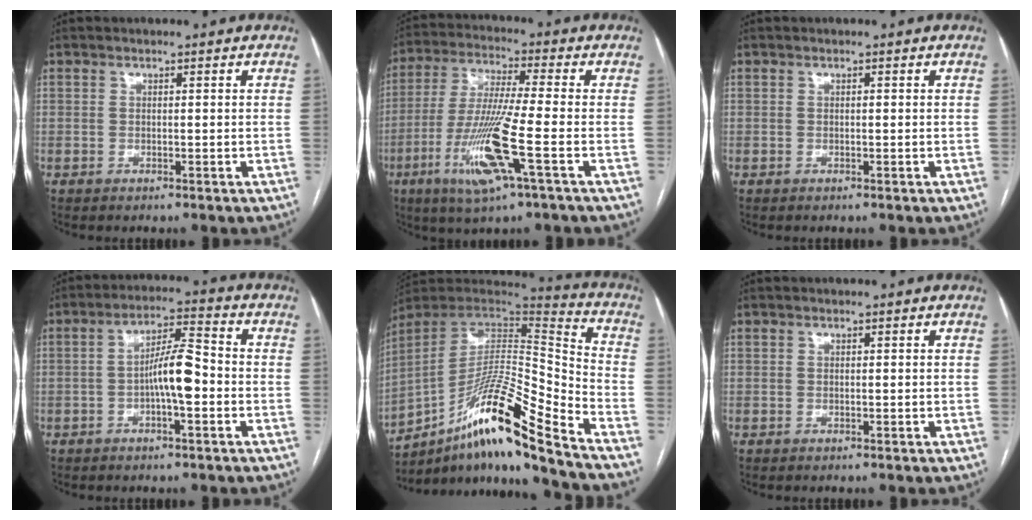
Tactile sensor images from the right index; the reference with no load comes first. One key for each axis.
{"total": 13.3, "fx": -4.8, "fy": 0.0, "fz": 12.4, "tx": -0.256, "ty": -0.020, "tz": -0.093}
{"total": 0.0}
{"total": 7.4, "fx": -1.4, "fy": 1.3, "fz": 7.1, "tx": -0.129, "ty": 0.017, "tz": -0.028}
{"total": 20.2, "fx": -14.1, "fy": 0.5, "fz": 14.6, "tx": -0.260, "ty": 0.004, "tz": -0.252}
{"total": 0.0}